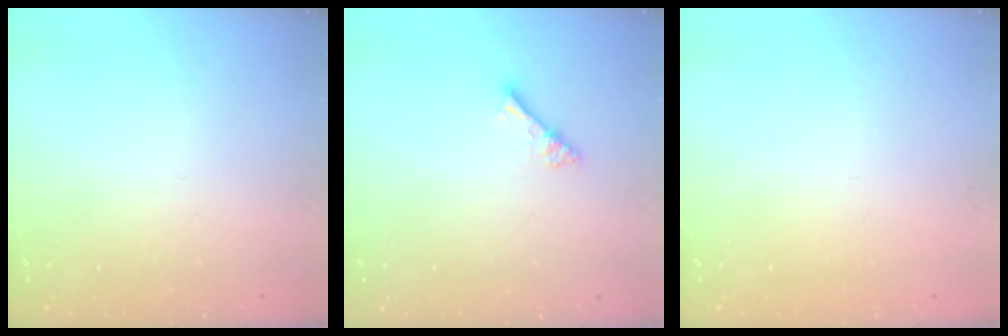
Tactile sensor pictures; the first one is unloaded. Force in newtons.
{"total": 2.8, "press": 2.8, "slide": 0.3}
{"total": 0.9, "press": 0.8, "slide": 0.3}